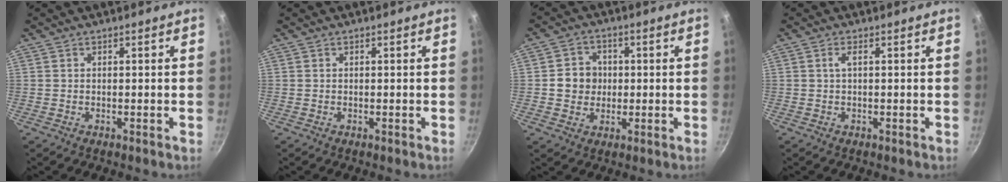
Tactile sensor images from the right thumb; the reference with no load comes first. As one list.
[{"total": 0.0}, {"total": 6.1, "force": [0.1, 5.6, 2.4], "torque": [-0.007, 0.007, -0.007]}, {"total": 1.3, "force": [0.1, 0.3, 1.2], "torque": [-0.025, 0.003, 0.004]}]